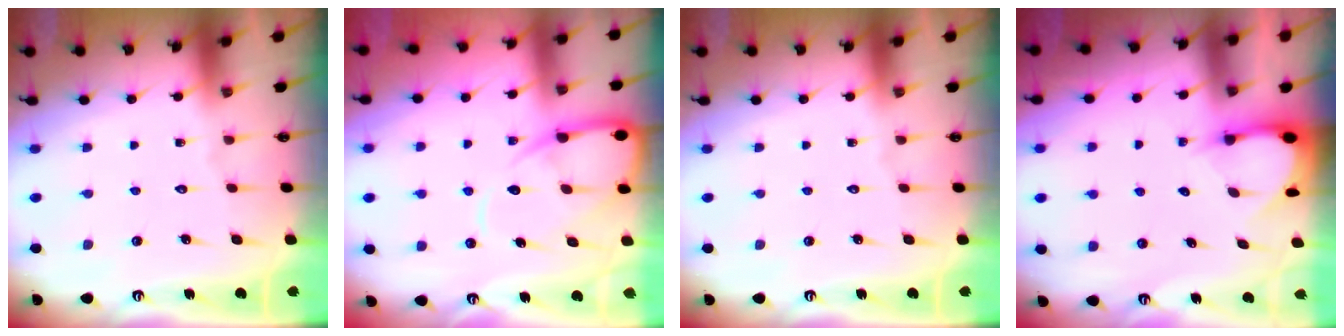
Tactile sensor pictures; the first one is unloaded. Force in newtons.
{"total": 10.1, "press": 10.1, "slide": 1.0}
{"total": 0.0}
{"total": 2.8, "press": 2.8, "slide": 0.2}